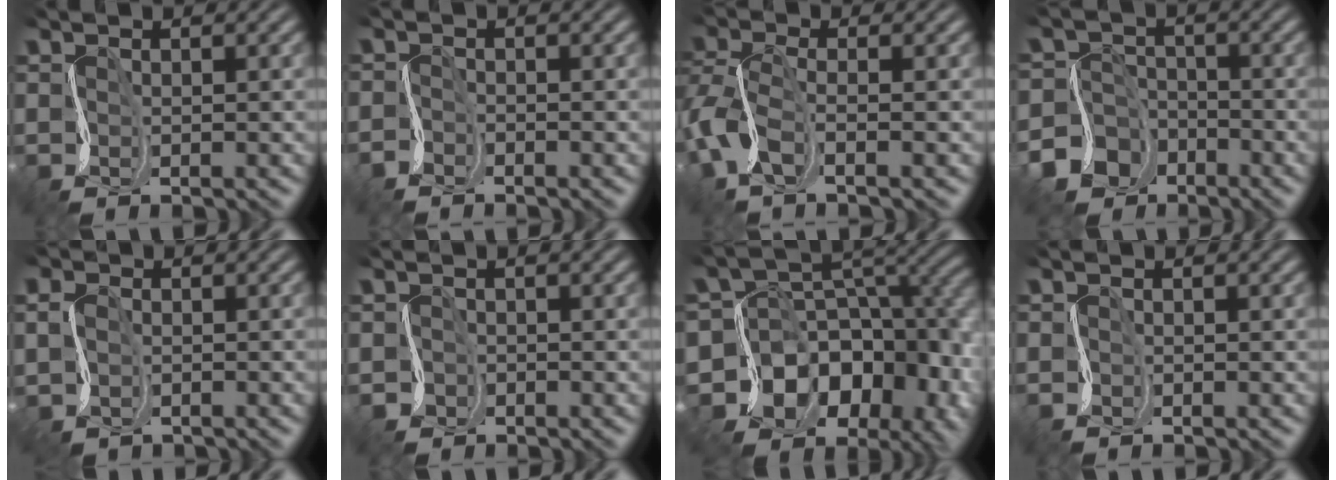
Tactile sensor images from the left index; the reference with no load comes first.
{"total": 1.2, "force": [-1.2, 0.2, 0.1], "torque": [-0.005, 0.000, -0.030]}
{"total": 4.5, "force": [-1.7, 2.1, 3.6], "torque": [-0.099, -0.006, -0.046]}
{"total": 8.0, "force": [-4.8, 6.3, 0.8], "torque": [-0.008, -0.020, -0.104]}
{"total": 1.2, "force": [0.1, 1.2, 0.1], "torque": [-0.009, 0.000, 0.003]}
{"total": 1.0, "force": [-0.6, 0.7, -0.4], "torque": [0.011, -0.002, -0.012]}
{"total": 16.2, "force": [-7.2, 12.6, 7.1], "torque": [-0.130, -0.008, -0.106]}
{"total": 0.5, "force": [-0.5, 0.1, -0.1], "torque": [-0.001, 0.000, -0.012]}